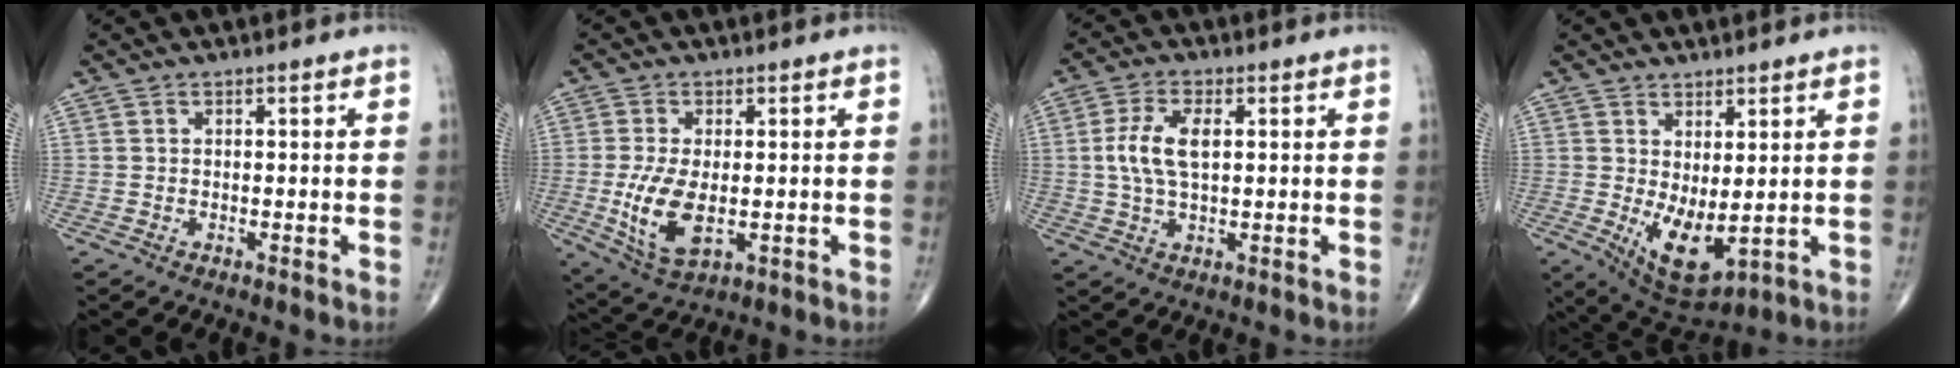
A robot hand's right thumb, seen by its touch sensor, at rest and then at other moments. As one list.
[{"total": 9.8, "force": [-1.3, 4.9, 8.4], "torque": [-0.166, -0.016, -0.015]}, {"total": 7.6, "force": [1.1, 3.6, 6.5], "torque": [-0.143, 0.006, 0.020]}, {"total": 8.6, "force": [-0.4, 3.8, 7.7], "torque": [-0.122, -0.020, 0.015]}]